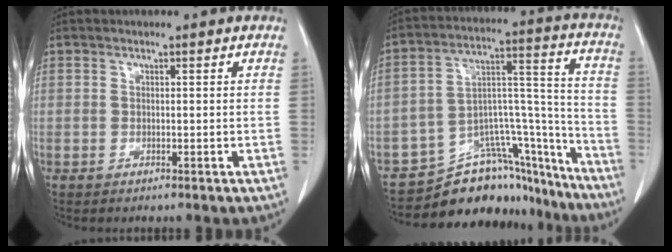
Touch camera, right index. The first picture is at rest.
{"total": 19.1, "force": [-16.4, 7.7, 6.0], "torque": [-0.074, 0.072, -0.245]}